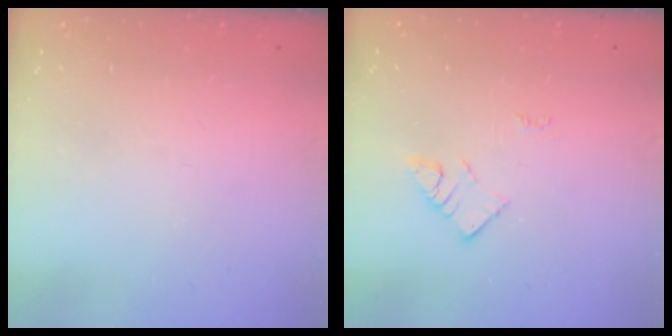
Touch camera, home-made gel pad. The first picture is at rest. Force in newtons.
{"total": 4.2, "press": 4.2, "slide": 0.3}